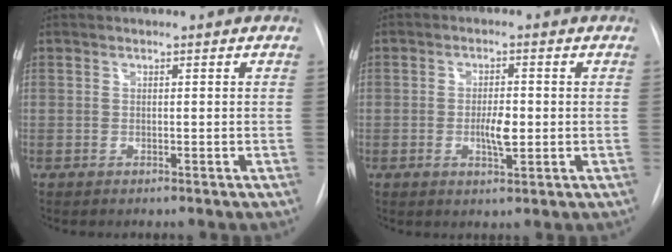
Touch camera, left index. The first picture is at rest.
{"total": 3.9, "force": [-0.5, 1.2, 3.6], "torque": [-0.064, -0.001, -0.006]}